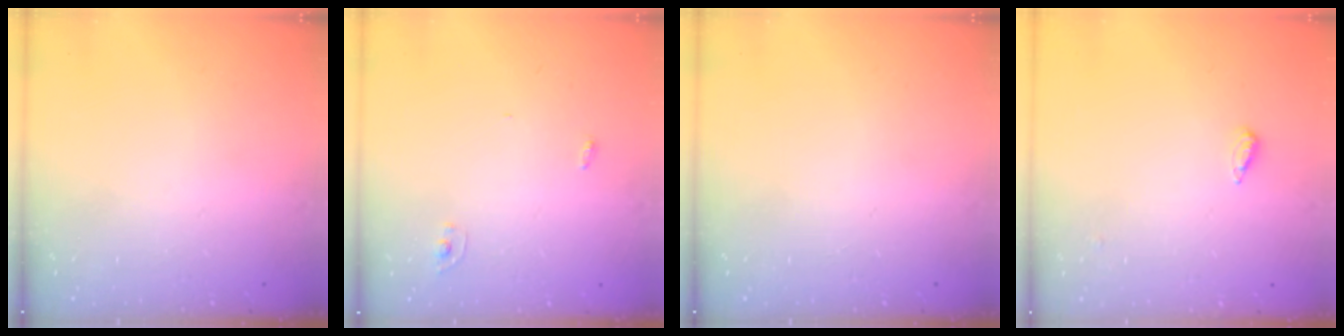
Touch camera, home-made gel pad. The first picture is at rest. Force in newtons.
{"total": 2.4, "press": 2.4, "slide": 0.2}
{"total": 0.0}
{"total": 2.2, "press": 2.2, "slide": 0.5}